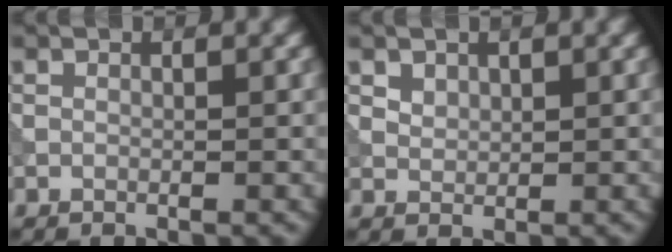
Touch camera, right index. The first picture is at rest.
{"total": 1.5, "force": [1.0, 1.0, 0.5], "torque": [-0.012, -0.008, 0.027]}